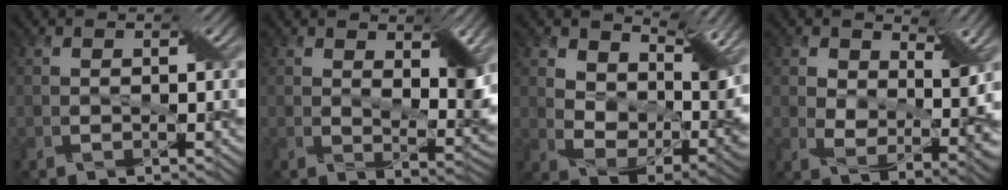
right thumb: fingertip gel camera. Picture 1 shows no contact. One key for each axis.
{"total": 5.2, "fx": 2.3, "fy": 1.9, "fz": 4.2, "tx": -0.069, "ty": -0.011, "tz": 0.042}
{"total": 9.7, "fx": 6.5, "fy": 5.1, "fz": 5.1, "tx": -0.102, "ty": -0.008, "tz": 0.111}
{"total": 5.8, "fx": 2.9, "fy": 3.0, "fz": 4.1, "tx": -0.071, "ty": -0.009, "tz": 0.051}